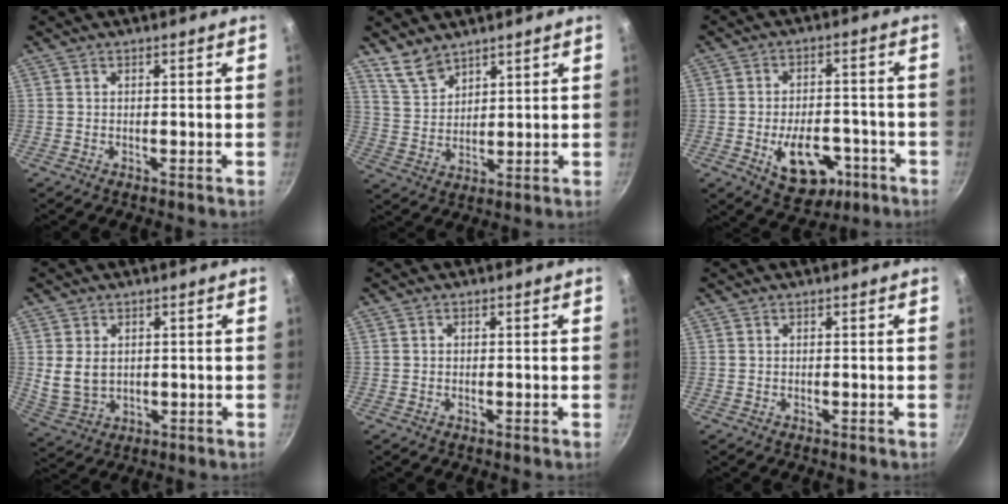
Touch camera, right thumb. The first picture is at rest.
{"total": 6.2, "force": [5.2, 2.6, 2.0], "torque": [-0.030, -0.027, 0.113]}
{"total": 12.4, "force": [-4.5, 7.5, 8.7], "torque": [-0.097, 0.022, -0.055]}
{"total": 6.5, "force": [0.9, 4.9, 4.1], "torque": [-0.068, -0.012, 0.032]}
{"total": 0.0}
{"total": 0.0}